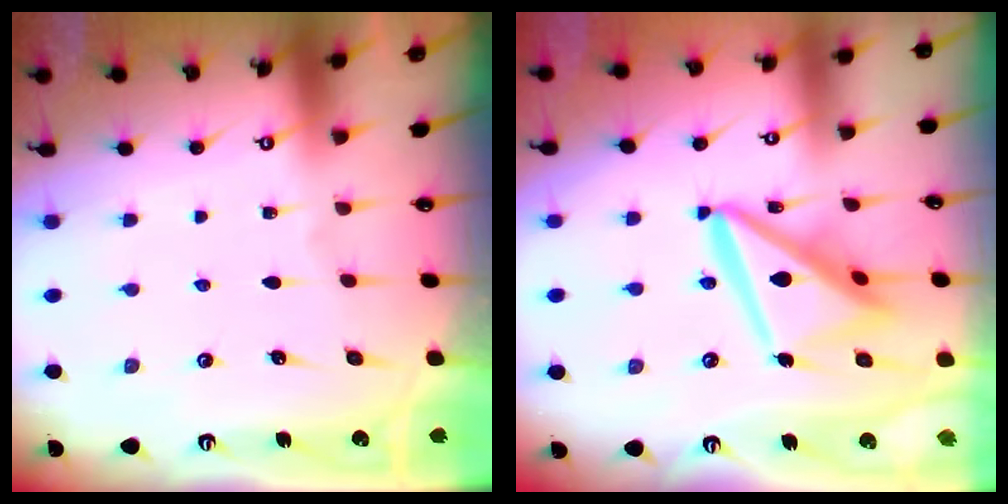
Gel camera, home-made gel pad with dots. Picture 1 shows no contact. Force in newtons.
{"total": 16.1, "press": 16.0, "slide": 1.8}